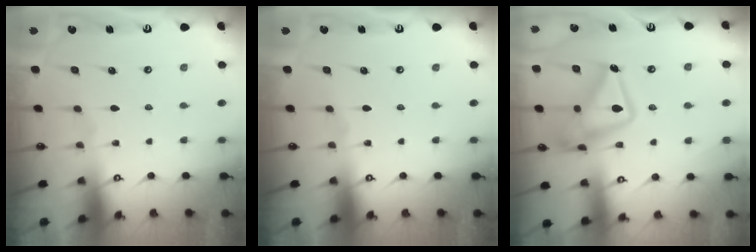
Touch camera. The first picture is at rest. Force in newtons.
{"total": 0.0}
{"total": 18.2, "press": 18.1, "slide": 1.5}